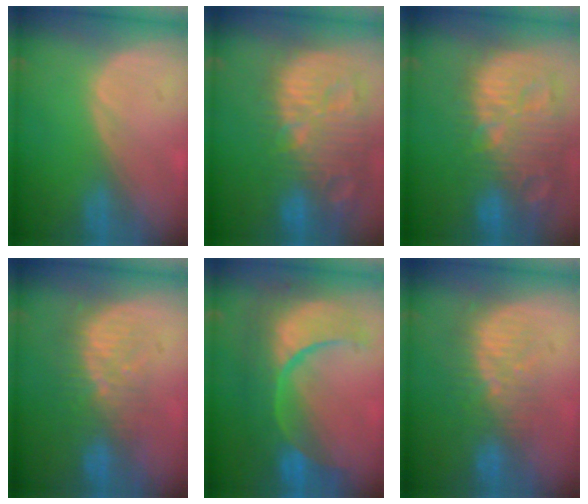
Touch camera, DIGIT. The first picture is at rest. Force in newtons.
{"total": 14.5, "press": 12.5, "slide": 7.3}
{"total": 14.5, "press": 12.5, "slide": 7.3}
{"total": 8.3, "press": 7.7, "slide": 3.0}
{"total": 12.1, "press": 12.0, "slide": 1.5}
{"total": 8.1, "press": 7.7, "slide": 2.7}